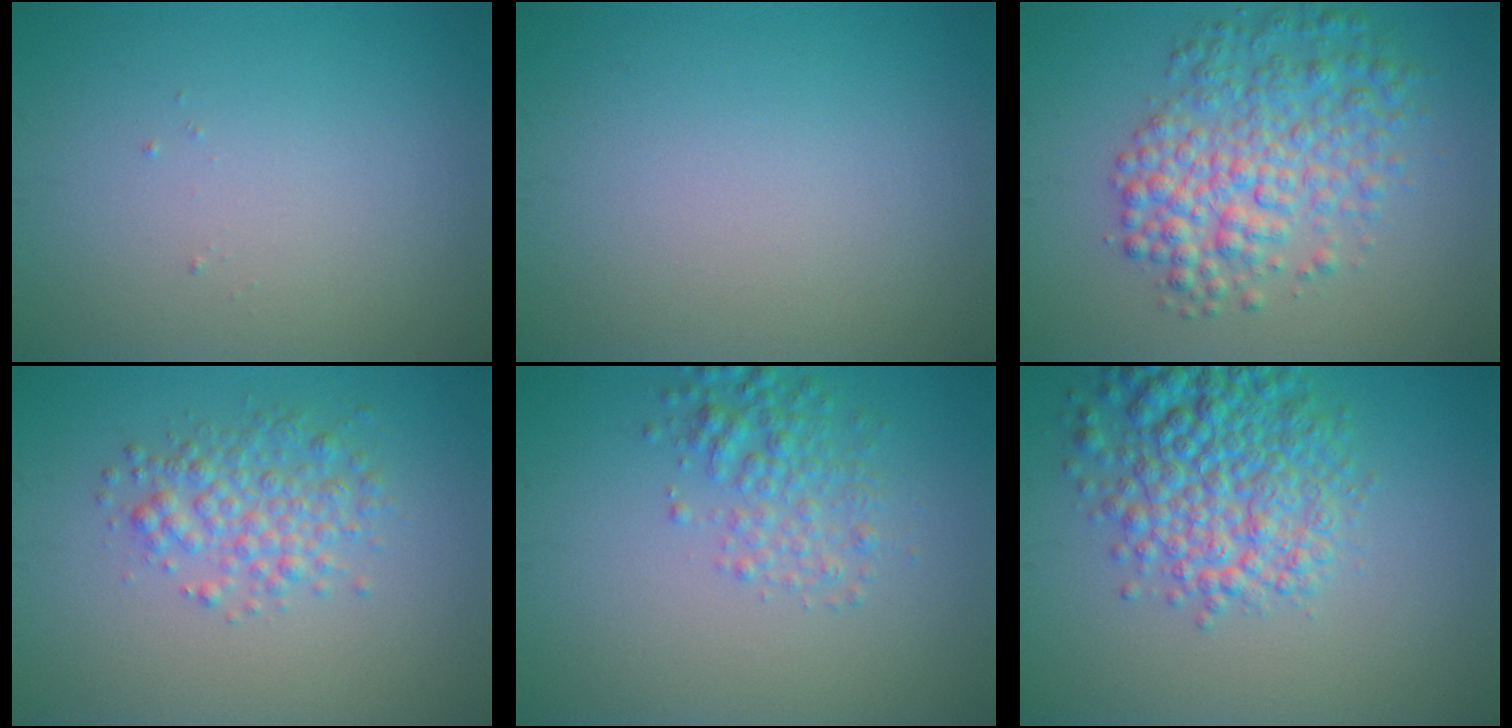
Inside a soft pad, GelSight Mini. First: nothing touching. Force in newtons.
{"total": 0.0}
{"total": 6.1, "press": 6.1, "slide": 0.1}
{"total": 3.2, "press": 3.2, "slide": 0.1}
{"total": 2.9, "press": 2.9, "slide": 0.0}
{"total": 6.9, "press": 6.9, "slide": 0.4}